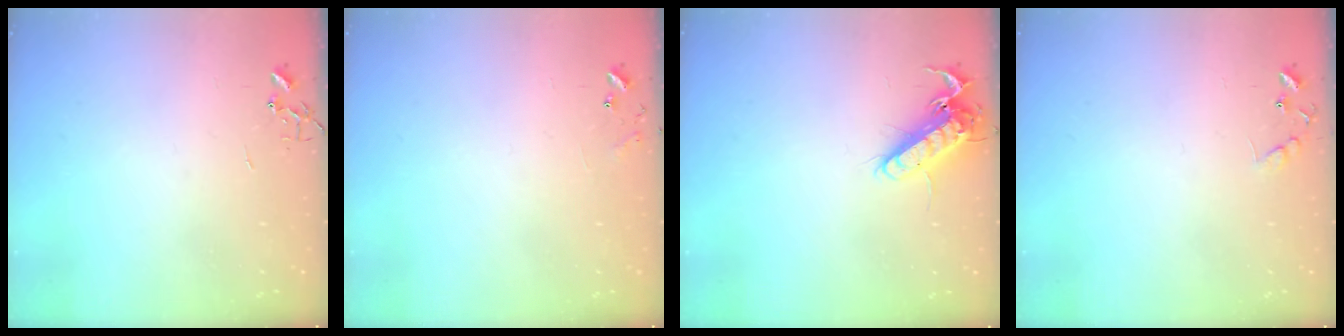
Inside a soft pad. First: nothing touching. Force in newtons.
{"total": 7.0, "press": 7.0, "slide": 0.5}
{"total": 13.8, "press": 13.7, "slide": 2.0}
{"total": 8.9, "press": 8.9, "slide": 0.5}